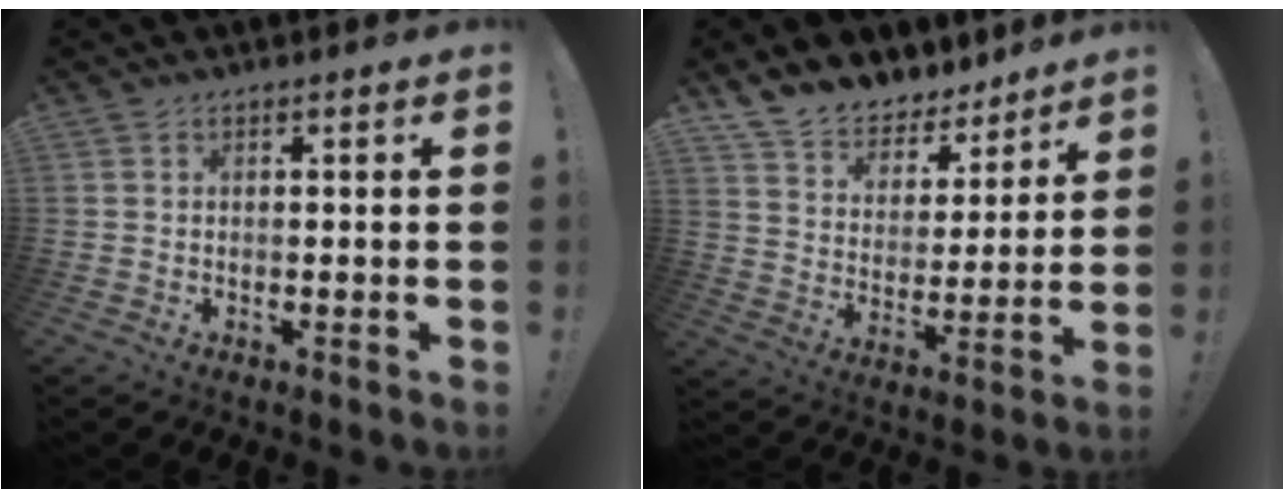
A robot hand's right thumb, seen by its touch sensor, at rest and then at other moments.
{"total": 10.3, "force": [8.9, 5.1, 1.6], "torque": [-0.045, -0.076, 0.168]}